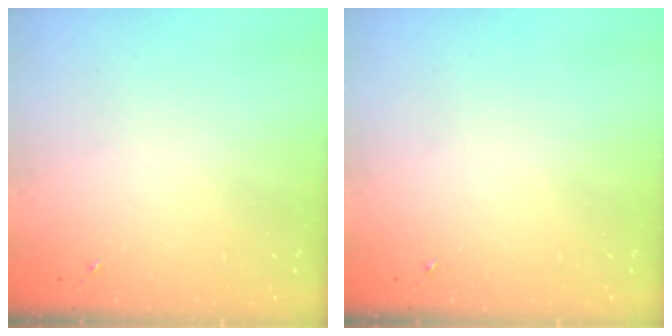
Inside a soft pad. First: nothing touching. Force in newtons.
{"total": 0.0}